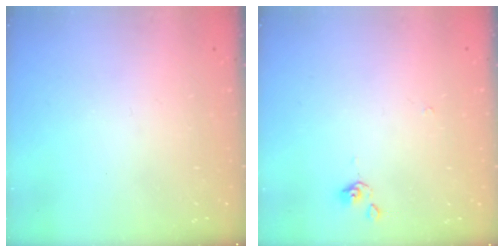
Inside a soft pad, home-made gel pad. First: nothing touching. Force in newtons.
{"total": 0.0}